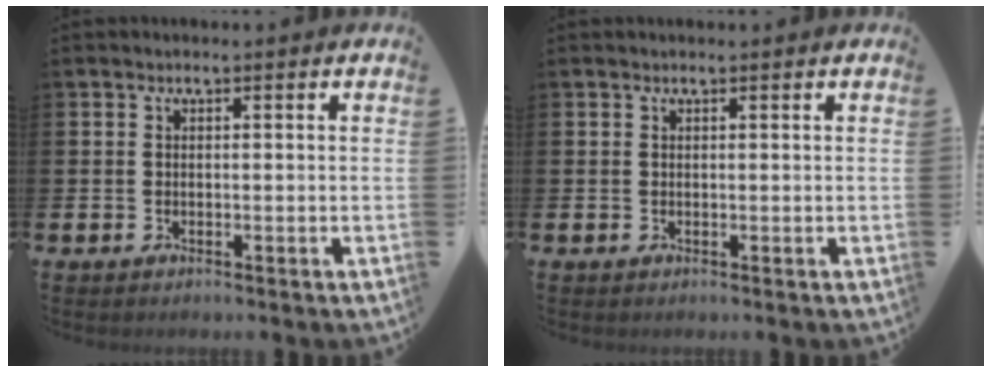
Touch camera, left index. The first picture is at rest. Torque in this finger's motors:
{"motor_torque": [0.66, -1.48, -0.42, 0.03]}